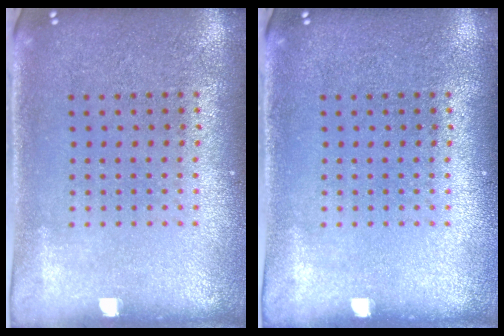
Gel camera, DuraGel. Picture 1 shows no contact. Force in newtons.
{"total": 0.0}